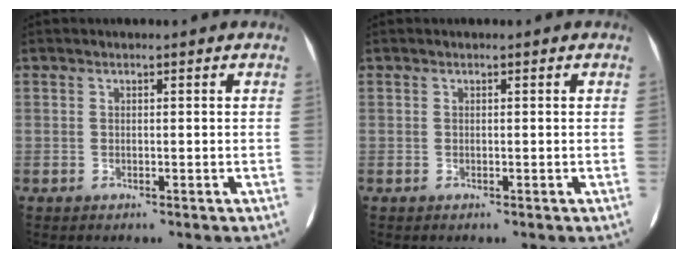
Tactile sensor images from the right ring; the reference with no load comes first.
{"total": 0.0}